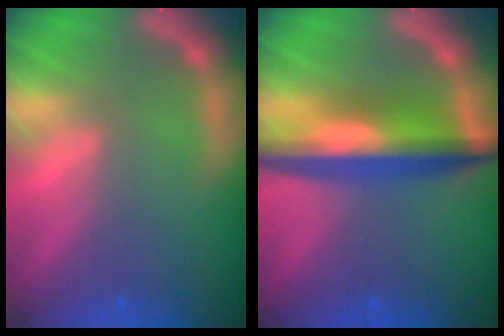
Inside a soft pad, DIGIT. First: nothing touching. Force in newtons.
{"total": 8.1}